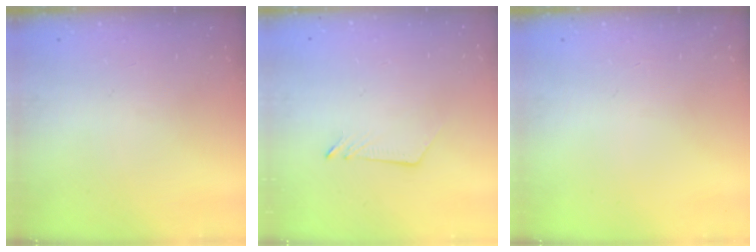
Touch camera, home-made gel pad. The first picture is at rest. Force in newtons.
{"total": 2.6, "press": 2.6, "slide": 0.3}
{"total": 0.0}